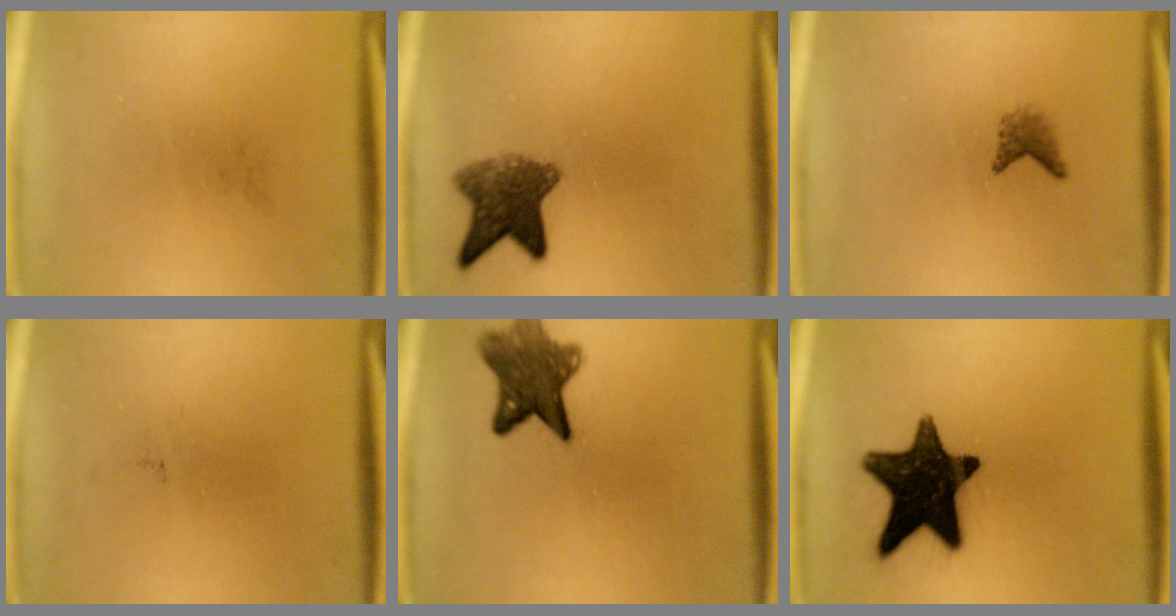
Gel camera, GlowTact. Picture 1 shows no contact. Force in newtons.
{"total": 6.8}
{"total": 1.7}
{"total": 0.0}
{"total": 8.1}
{"total": 16.6}